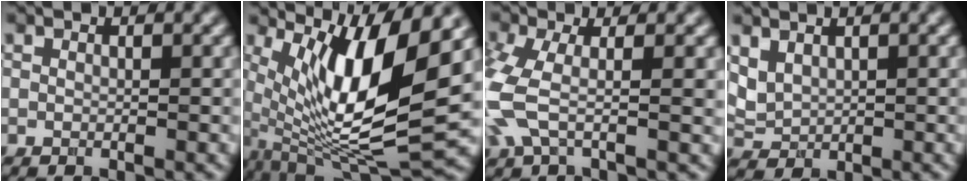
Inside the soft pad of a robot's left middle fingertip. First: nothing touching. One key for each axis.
{"total": 12.2, "fx": 3.0, "fy": 3.4, "fz": 11.4, "tx": -0.210, "ty": -0.006, "tz": 0.072}
{"total": 5.6, "fx": -1.2, "fy": 2.2, "fz": 5.0, "tx": -0.148, "ty": -0.005, "tz": -0.024}
{"total": 1.4, "fx": 1.1, "fy": 0.8, "fz": 0.5, "tx": -0.027, "ty": 0.002, "tz": 0.039}